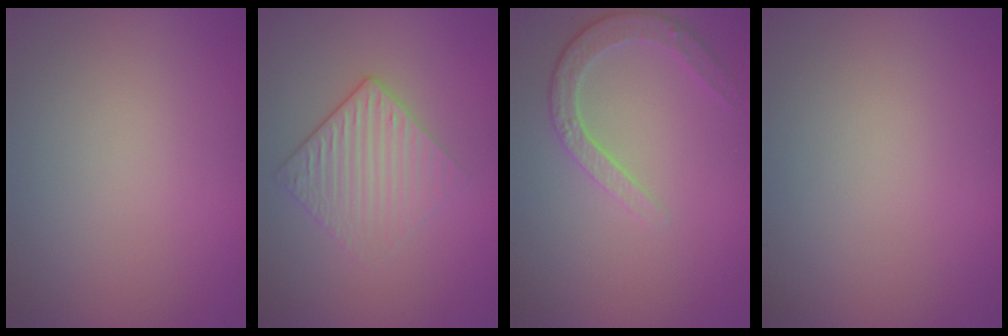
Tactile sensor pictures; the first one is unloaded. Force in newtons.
{"total": 3.2, "press": 2.6, "slide": 1.8}
{"total": 2.9, "press": 2.5, "slide": 1.6}
{"total": 0.0}